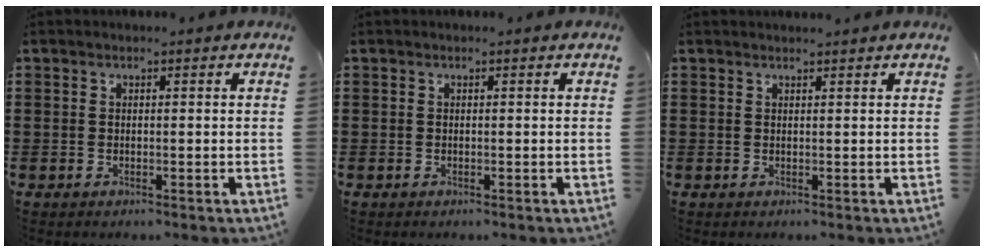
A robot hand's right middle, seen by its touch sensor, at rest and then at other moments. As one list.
[{"total": 0.0}, {"total": 0.8, "force": [0.8, -0.1, 0.1], "torque": [-0.003, -0.002, 0.015]}]